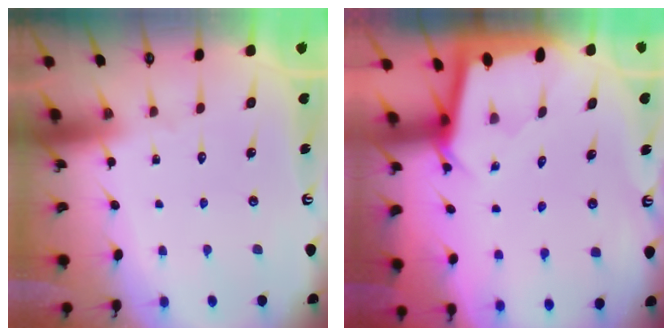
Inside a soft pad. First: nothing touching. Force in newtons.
{"total": 2.3, "press": 2.3, "slide": 0.2}